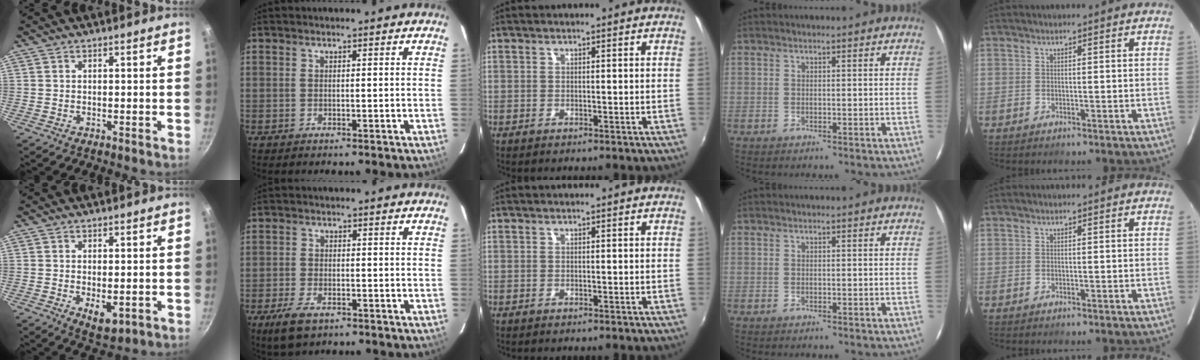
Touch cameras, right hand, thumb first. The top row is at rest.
{"thumb": {"total": 5.2, "force": [-1.0, 2.6, 4.3], "torque": [-0.060, -0.011, -0.006]}, "index": {"total": 6.2, "force": [-3.9, 2.9, 3.8], "torque": [-0.101, -0.012, -0.071]}}